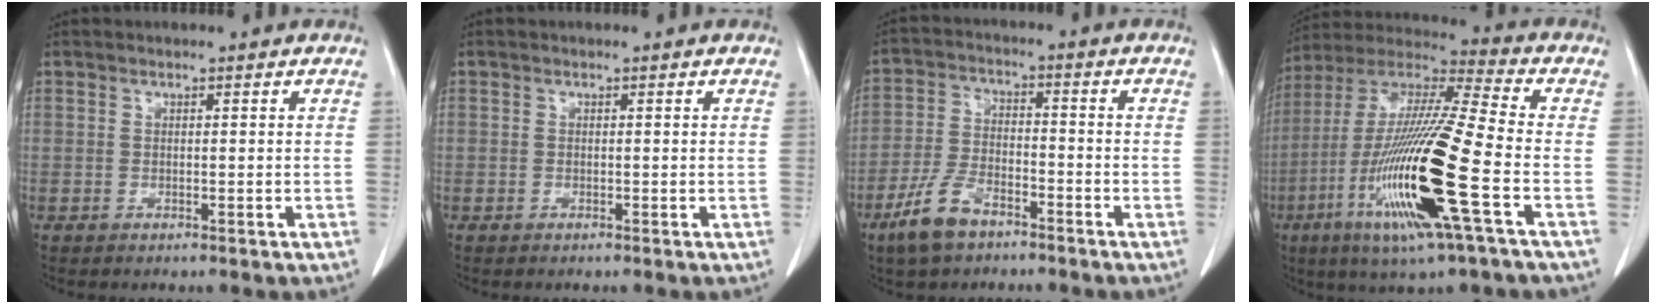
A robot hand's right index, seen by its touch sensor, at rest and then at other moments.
{"total": 0.0}
{"total": 8.0, "force": [-5.4, 3.5, 4.7], "torque": [-0.104, -0.002, -0.105]}
{"total": 22.0, "force": [-7.0, 0.8, 20.9], "torque": [-0.437, -0.034, -0.139]}